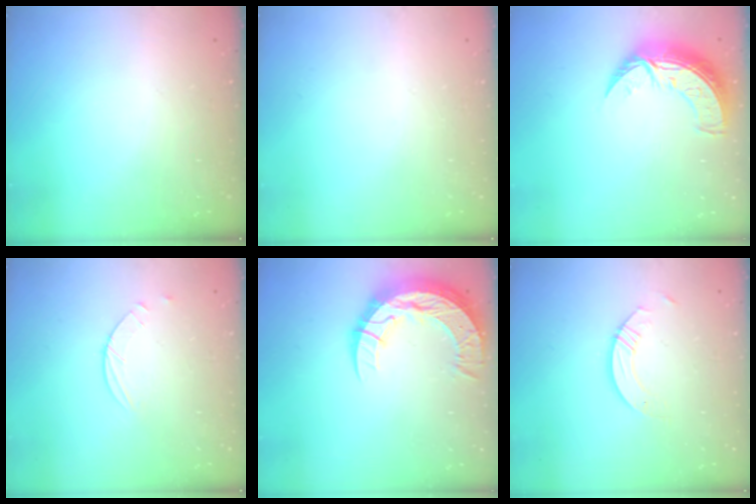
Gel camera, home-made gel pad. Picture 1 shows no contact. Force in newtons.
{"total": 0.0}
{"total": 11.0, "press": 10.9, "slide": 0.8}
{"total": 2.5, "press": 2.4, "slide": 0.3}
{"total": 15.4, "press": 15.3, "slide": 1.1}
{"total": 3.4, "press": 3.4, "slide": 0.3}